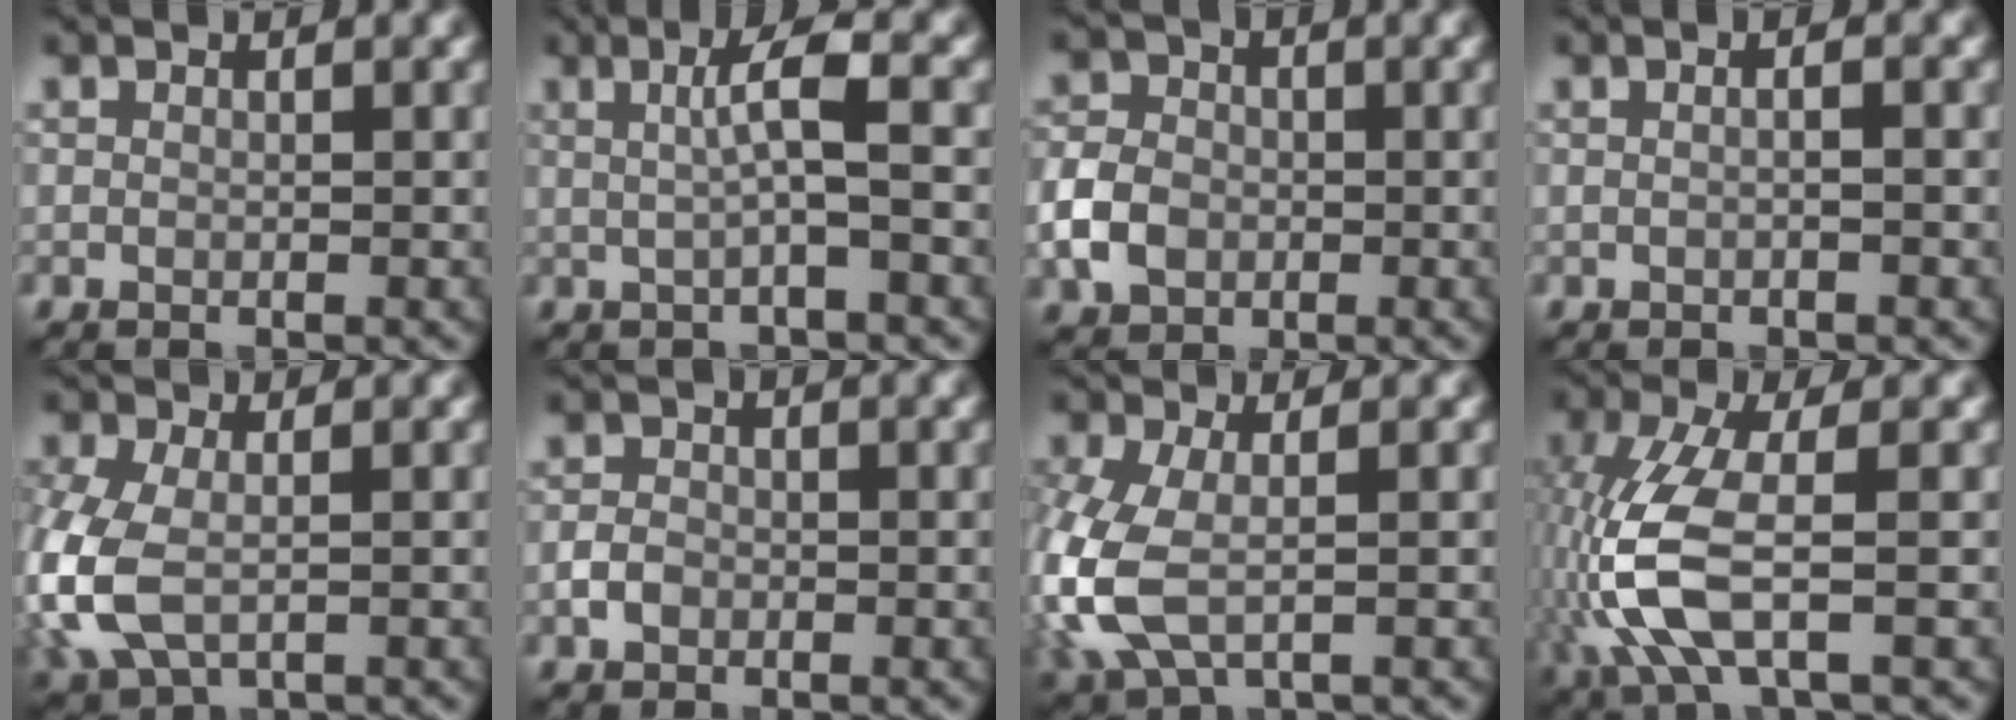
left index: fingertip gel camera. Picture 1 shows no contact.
{"total": 3.5, "force": [0.3, 0.5, 3.5], "torque": [-0.062, 0.005, 0.001]}
{"total": 4.1, "force": [-1.1, 3.3, 2.2], "torque": [-0.046, 0.003, -0.028]}
{"total": 1.3, "force": [0.2, 0.4, 1.2], "torque": [-0.008, -0.008, -0.006]}
{"total": 7.2, "force": [-1.2, 4.6, 5.4], "torque": [-0.149, -0.009, -0.028]}
{"total": 1.7, "force": [-0.6, 1.3, 0.8], "torque": [-0.012, 0.001, -0.016]}
{"total": 6.7, "force": [-0.7, 3.9, 5.4], "torque": [-0.146, -0.006, -0.018]}
{"total": 6.7, "force": [-1.5, 2.4, 6.0], "torque": [-0.157, -0.001, -0.029]}